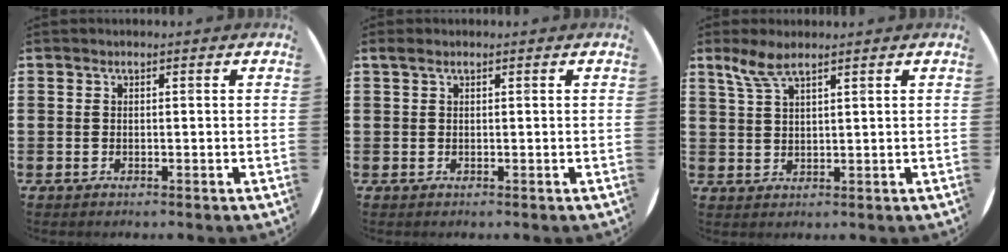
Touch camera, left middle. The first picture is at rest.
{"total": 0.0}
{"total": 3.8, "force": [2.8, 0.8, 2.5], "torque": [-0.055, 0.004, 0.050]}